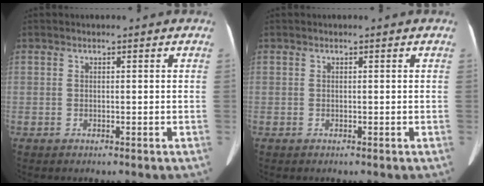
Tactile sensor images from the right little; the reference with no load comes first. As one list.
[{"total": 0.0}]